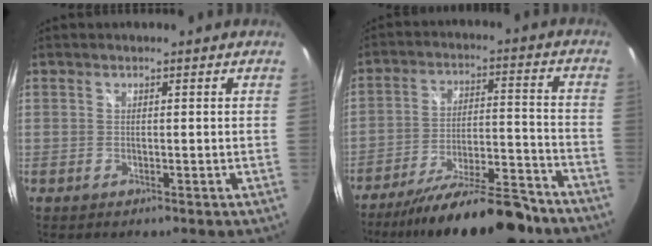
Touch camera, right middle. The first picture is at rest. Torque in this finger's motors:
{"motor_torque": [1.11, -1.03, 0.28, 0.16]}